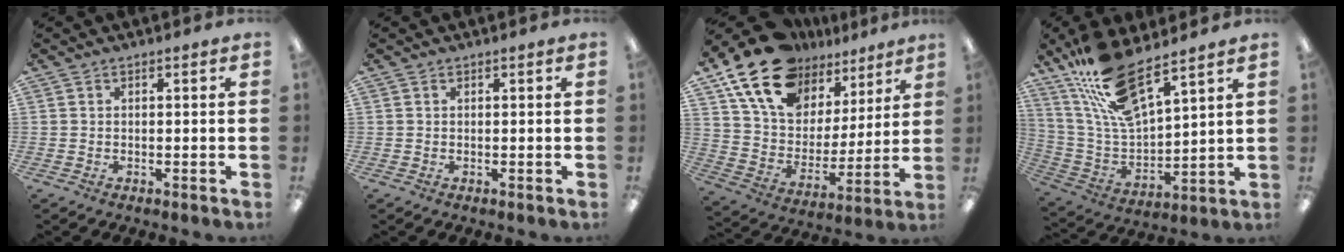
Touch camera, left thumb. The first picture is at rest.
{"total": 0.0}
{"total": 19.8, "force": [14.5, 10.8, 7.8], "torque": [-0.167, -0.082, 0.269]}
{"total": 16.7, "force": [12.5, 4.8, 9.9], "torque": [-0.217, -0.070, 0.222]}